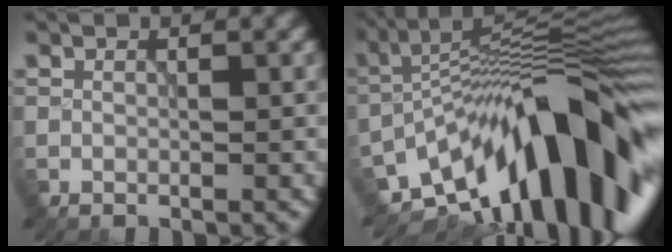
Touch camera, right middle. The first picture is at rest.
{"total": 15.3, "force": [-8.1, 4.9, 12.1], "torque": [-0.171, 0.025, -0.147]}